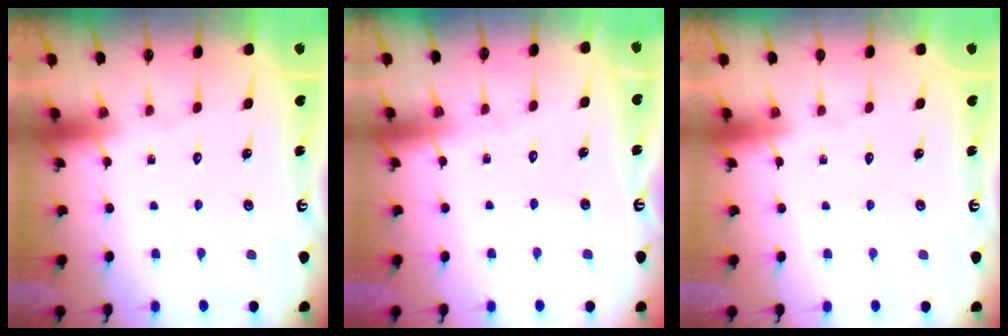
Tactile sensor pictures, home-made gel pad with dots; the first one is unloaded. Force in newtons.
{"total": 2.9, "press": 2.9, "slide": 0.3}
{"total": 0.0}